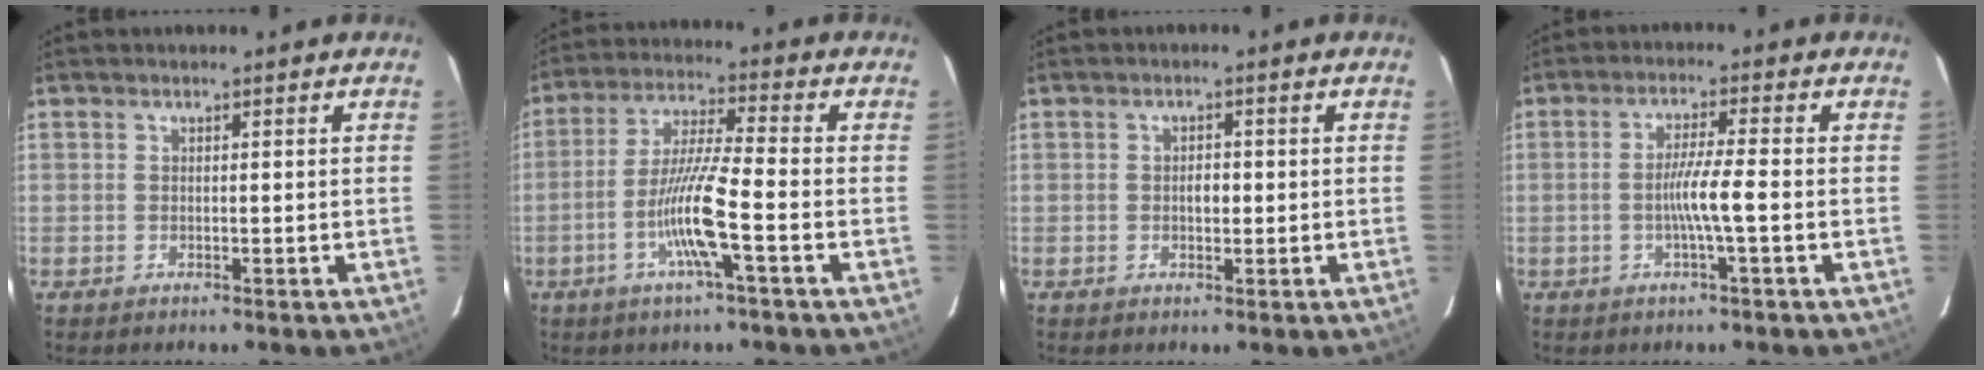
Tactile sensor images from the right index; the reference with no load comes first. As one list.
[{"total": 9.9, "force": [-3.4, -0.3, 9.3], "torque": [-0.181, -0.002, -0.067]}, {"total": 1.9, "force": [-0.1, 1.0, 1.6], "torque": [-0.026, 0.002, -0.002]}, {"total": 5.0, "force": [-1.1, -0.6, 4.8], "torque": [-0.091, 0.000, -0.022]}]